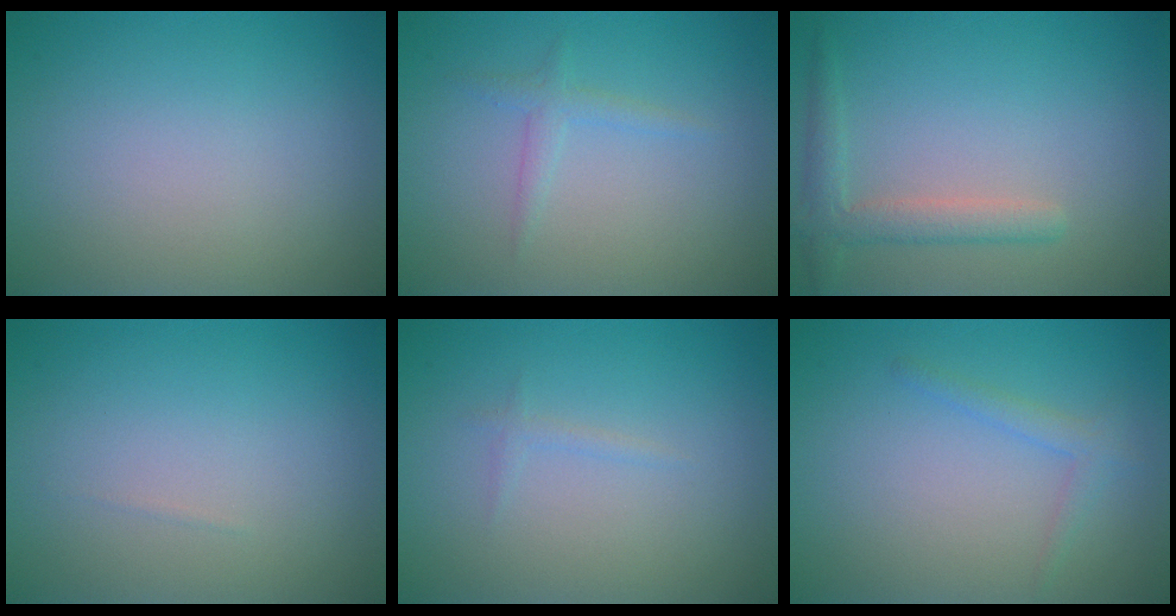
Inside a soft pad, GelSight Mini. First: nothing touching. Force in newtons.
{"total": 1.3, "press": 1.3, "slide": 0.1}
{"total": 2.6, "press": 2.5, "slide": 0.2}
{"total": 0.0}
{"total": 0.7, "press": 0.7, "slide": 0.1}
{"total": 1.4, "press": 1.4, "slide": 0.1}